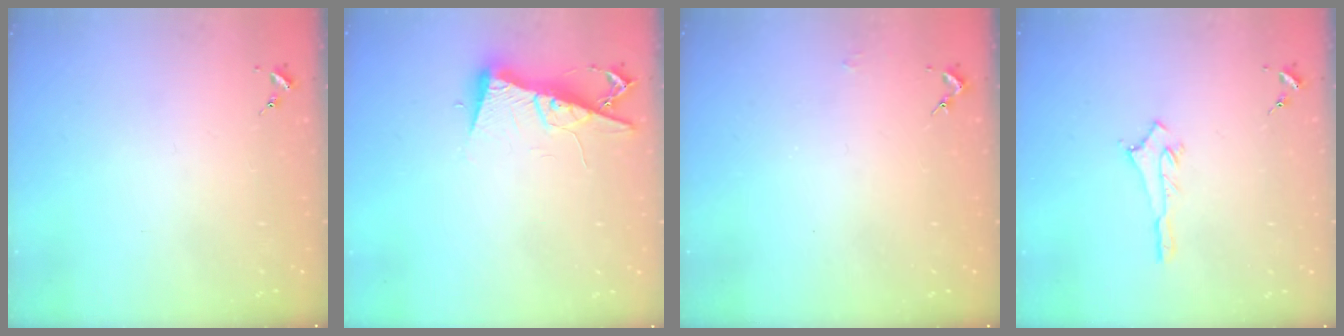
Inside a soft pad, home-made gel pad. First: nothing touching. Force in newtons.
{"total": 9.1, "press": 9.1, "slide": 1.2}
{"total": 2.1, "press": 2.1, "slide": 0.3}
{"total": 2.8, "press": 2.8, "slide": 0.2}